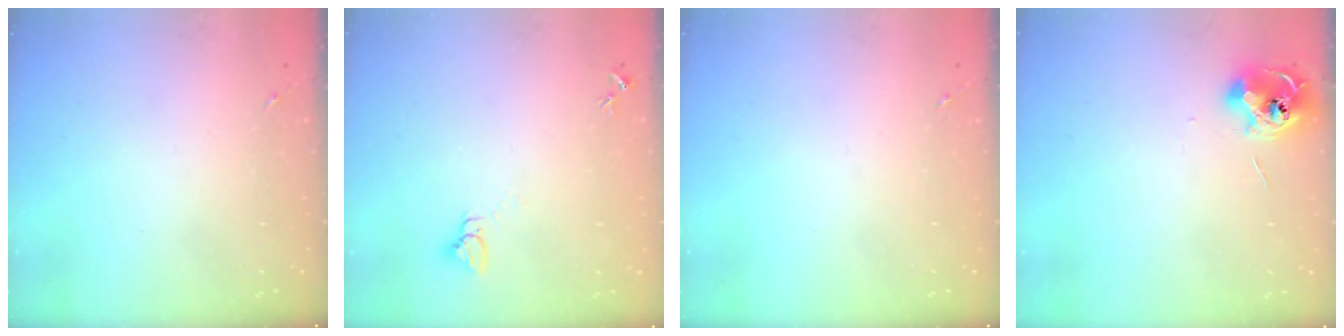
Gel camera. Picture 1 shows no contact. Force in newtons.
{"total": 2.7, "press": 2.7, "slide": 0.1}
{"total": 0.0}
{"total": 10.2, "press": 10.2, "slide": 0.4}